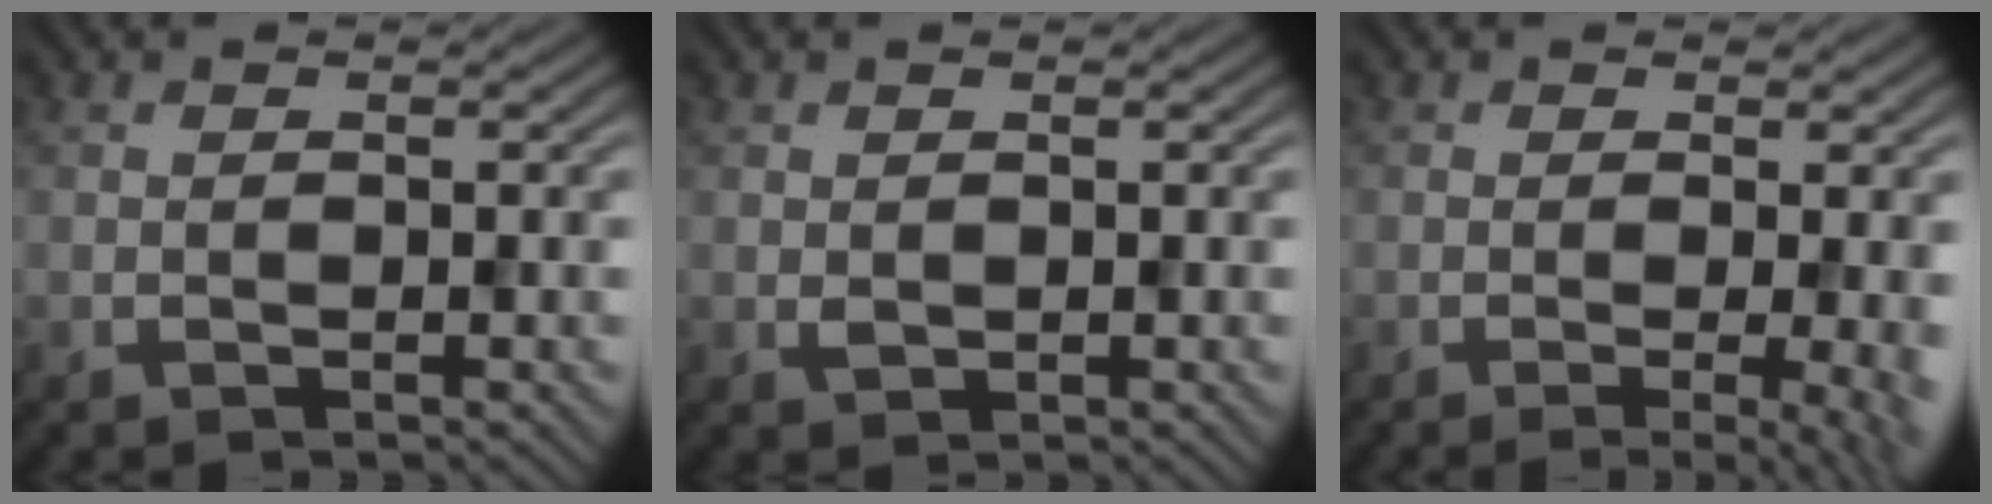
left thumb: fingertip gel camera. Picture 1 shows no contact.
{"total": 1.2, "force": [0.0, 1.1, 0.5], "torque": [-0.013, 0.000, 0.008]}
{"total": 6.5, "force": [-1.0, 2.2, 6.1], "torque": [-0.053, 0.000, 0.000]}